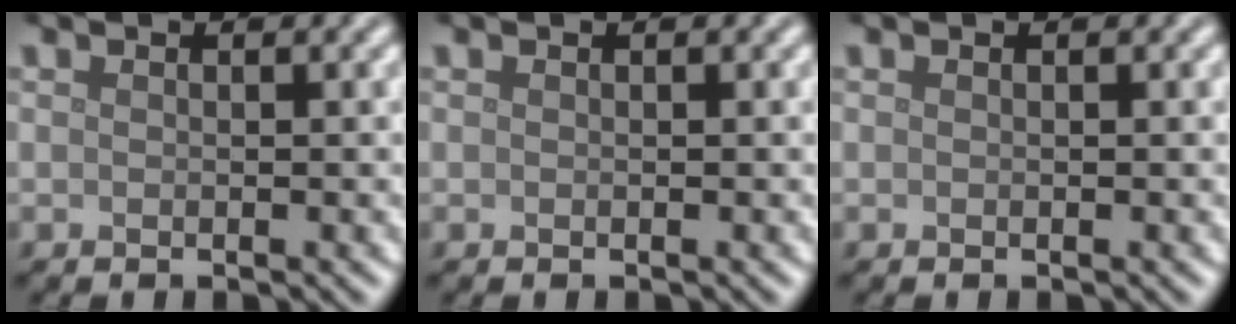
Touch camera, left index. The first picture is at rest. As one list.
[{"total": 0.0}, {"total": 0.0}]